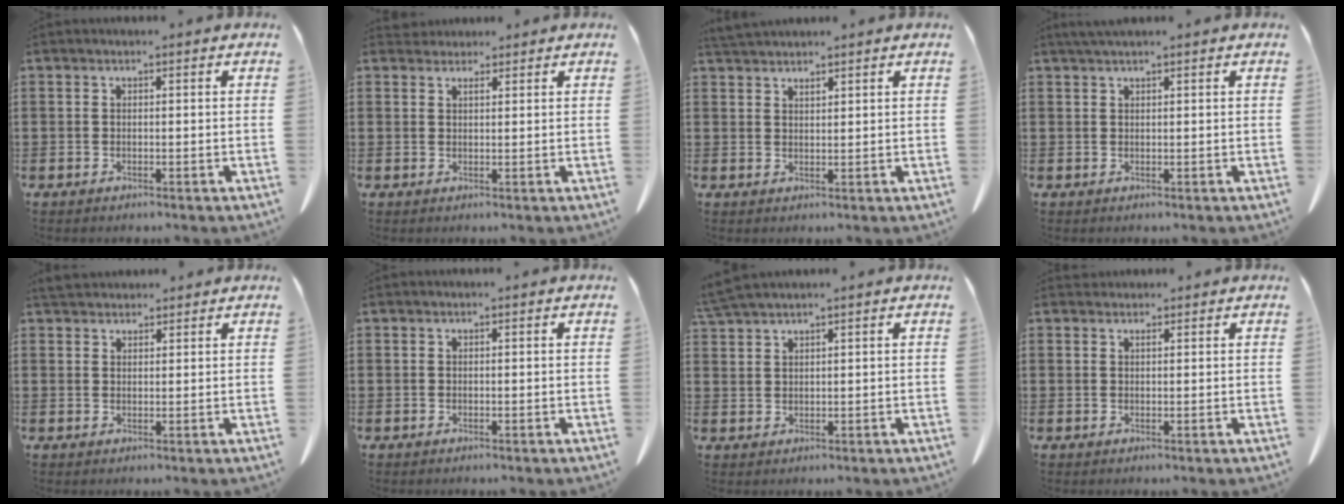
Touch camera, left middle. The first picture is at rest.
{"total": 1.5, "force": [1.3, 0.7, 0.3], "torque": [0.000, 0.000, 0.024]}
{"total": 2.2, "force": [2.1, 0.2, 0.3], "torque": [-0.012, -0.001, 0.041]}
{"total": 1.5, "force": [1.2, 0.1, 0.9], "torque": [-0.020, 0.001, 0.022]}
{"total": 2.8, "force": [2.5, 1.0, 0.7], "torque": [-0.021, 0.002, 0.049]}
{"total": 0.0}
{"total": 2.8, "force": [2.6, 0.0, 1.0], "torque": [-0.027, 0.000, 0.050]}
{"total": 0.8, "force": [0.7, 0.3, 0.1], "torque": [-0.004, 0.000, 0.014]}